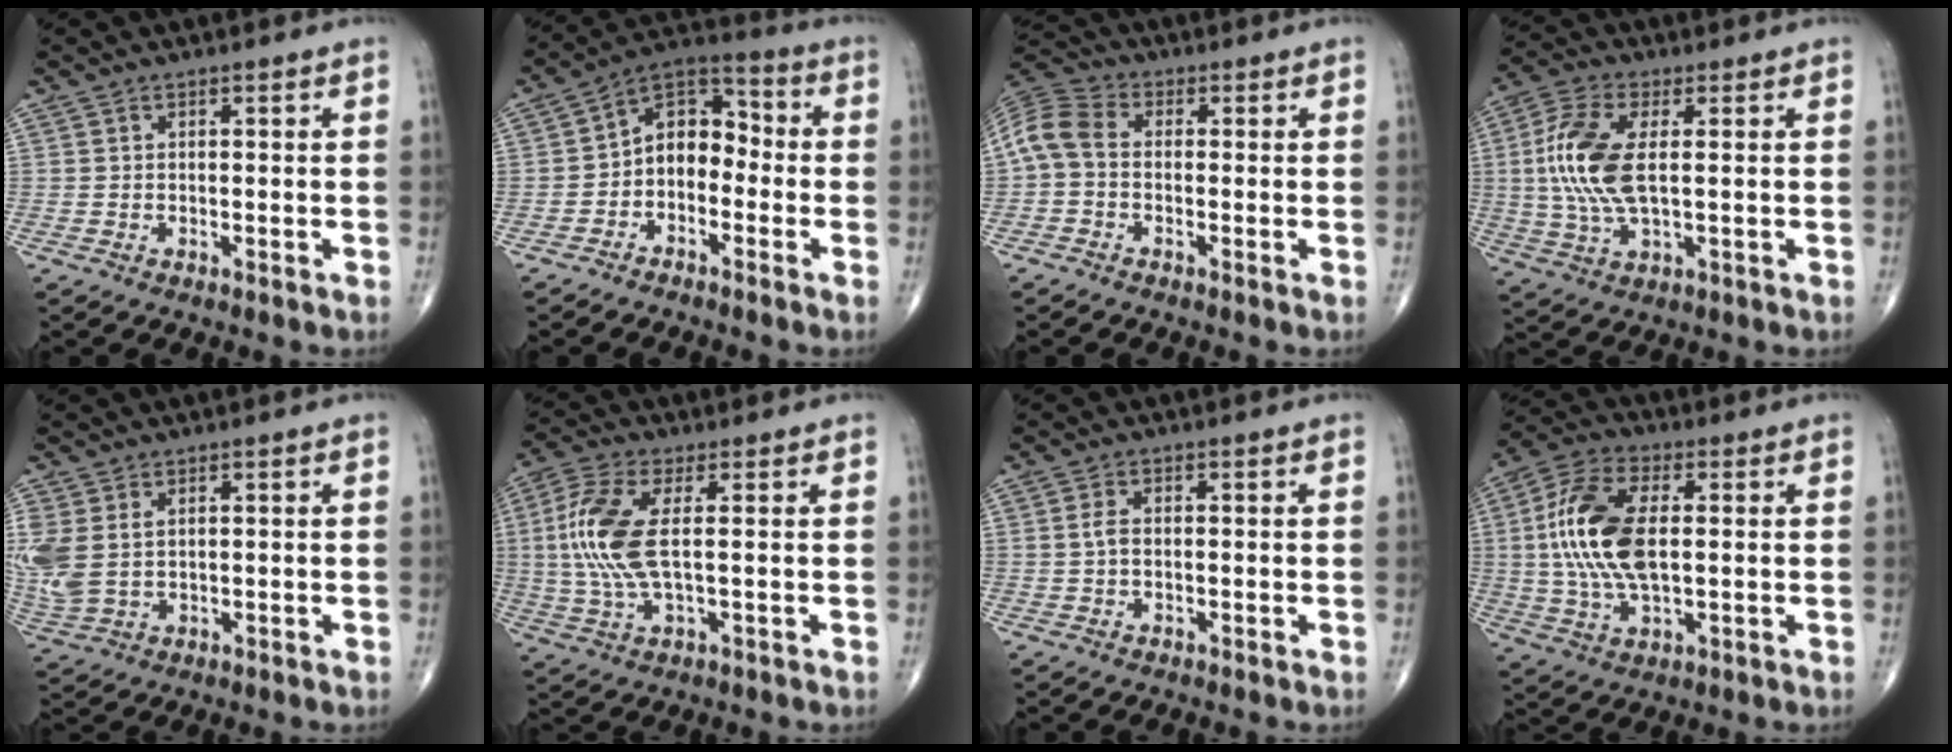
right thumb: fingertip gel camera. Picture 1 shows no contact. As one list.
[{"total": 8.5, "force": [-1.9, 6.0, 5.7], "torque": [-0.064, 0.042, -0.053]}, {"total": 7.3, "force": [-0.6, 5.1, 5.2], "torque": [-0.105, 0.021, -0.031]}, {"total": 12.5, "force": [1.1, 5.4, 11.2], "torque": [-0.257, 0.001, 0.021]}, {"total": 8.4, "force": [1.7, 5.5, 6.1], "torque": [-0.165, 0.003, 0.048]}, {"total": 11.5, "force": [1.0, 4.1, 10.6], "torque": [-0.265, 0.002, 0.018]}, {"total": 2.0, "force": [0.0, 1.0, 1.7], "torque": [-0.037, 0.003, -0.001]}, {"total": 16.3, "force": [1.6, 7.8, 14.3], "torque": [-0.307, 0.005, 0.028]}]